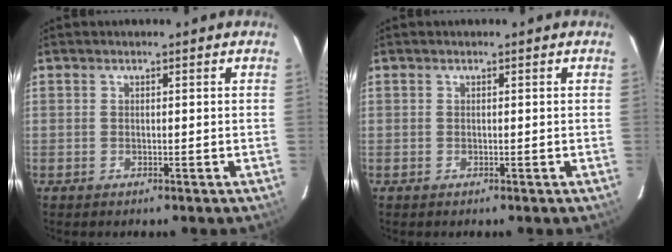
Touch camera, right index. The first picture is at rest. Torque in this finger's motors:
{"motor_torque": [0.00, 0.00, 0.00, 0.00]}